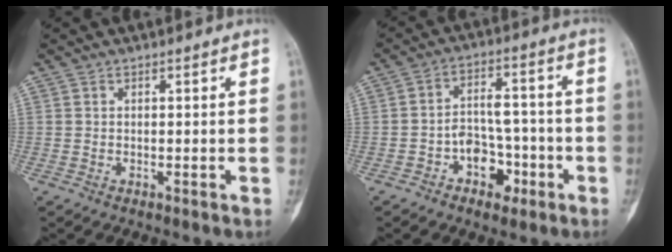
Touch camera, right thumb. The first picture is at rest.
{"total": 8.1, "force": [-3.7, 5.6, 4.5], "torque": [-0.038, 0.044, -0.058]}